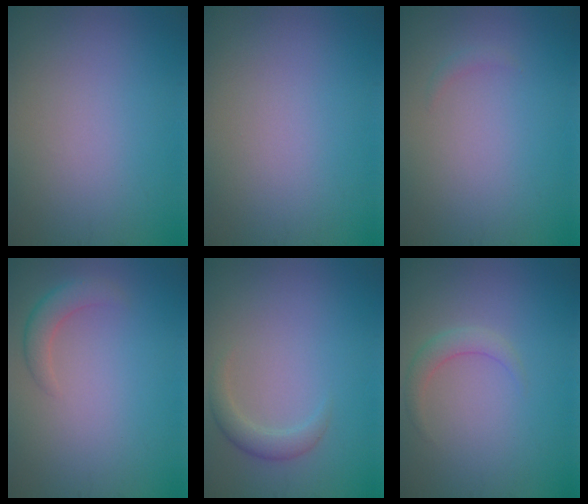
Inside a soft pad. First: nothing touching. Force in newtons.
{"total": 0.0}
{"total": 0.6, "press": 0.6, "slide": 0.0}
{"total": 2.1, "press": 2.1, "slide": 0.2}
{"total": 1.8, "press": 1.8, "slide": 0.1}
{"total": 1.7, "press": 1.7, "slide": 0.0}